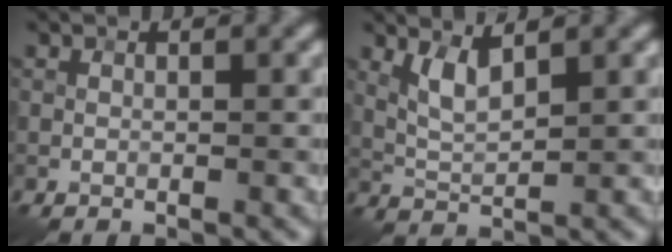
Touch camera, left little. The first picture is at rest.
{"total": 2.6, "force": [1.5, 0.7, 2.0], "torque": [-0.049, -0.006, 0.034]}